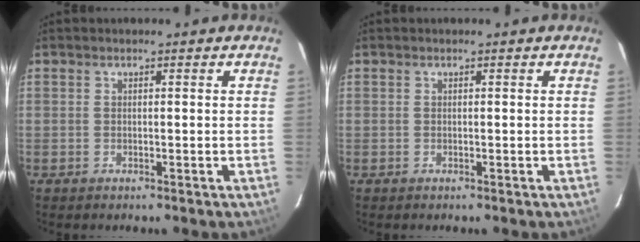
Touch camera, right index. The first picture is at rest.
{"total": 0.0}